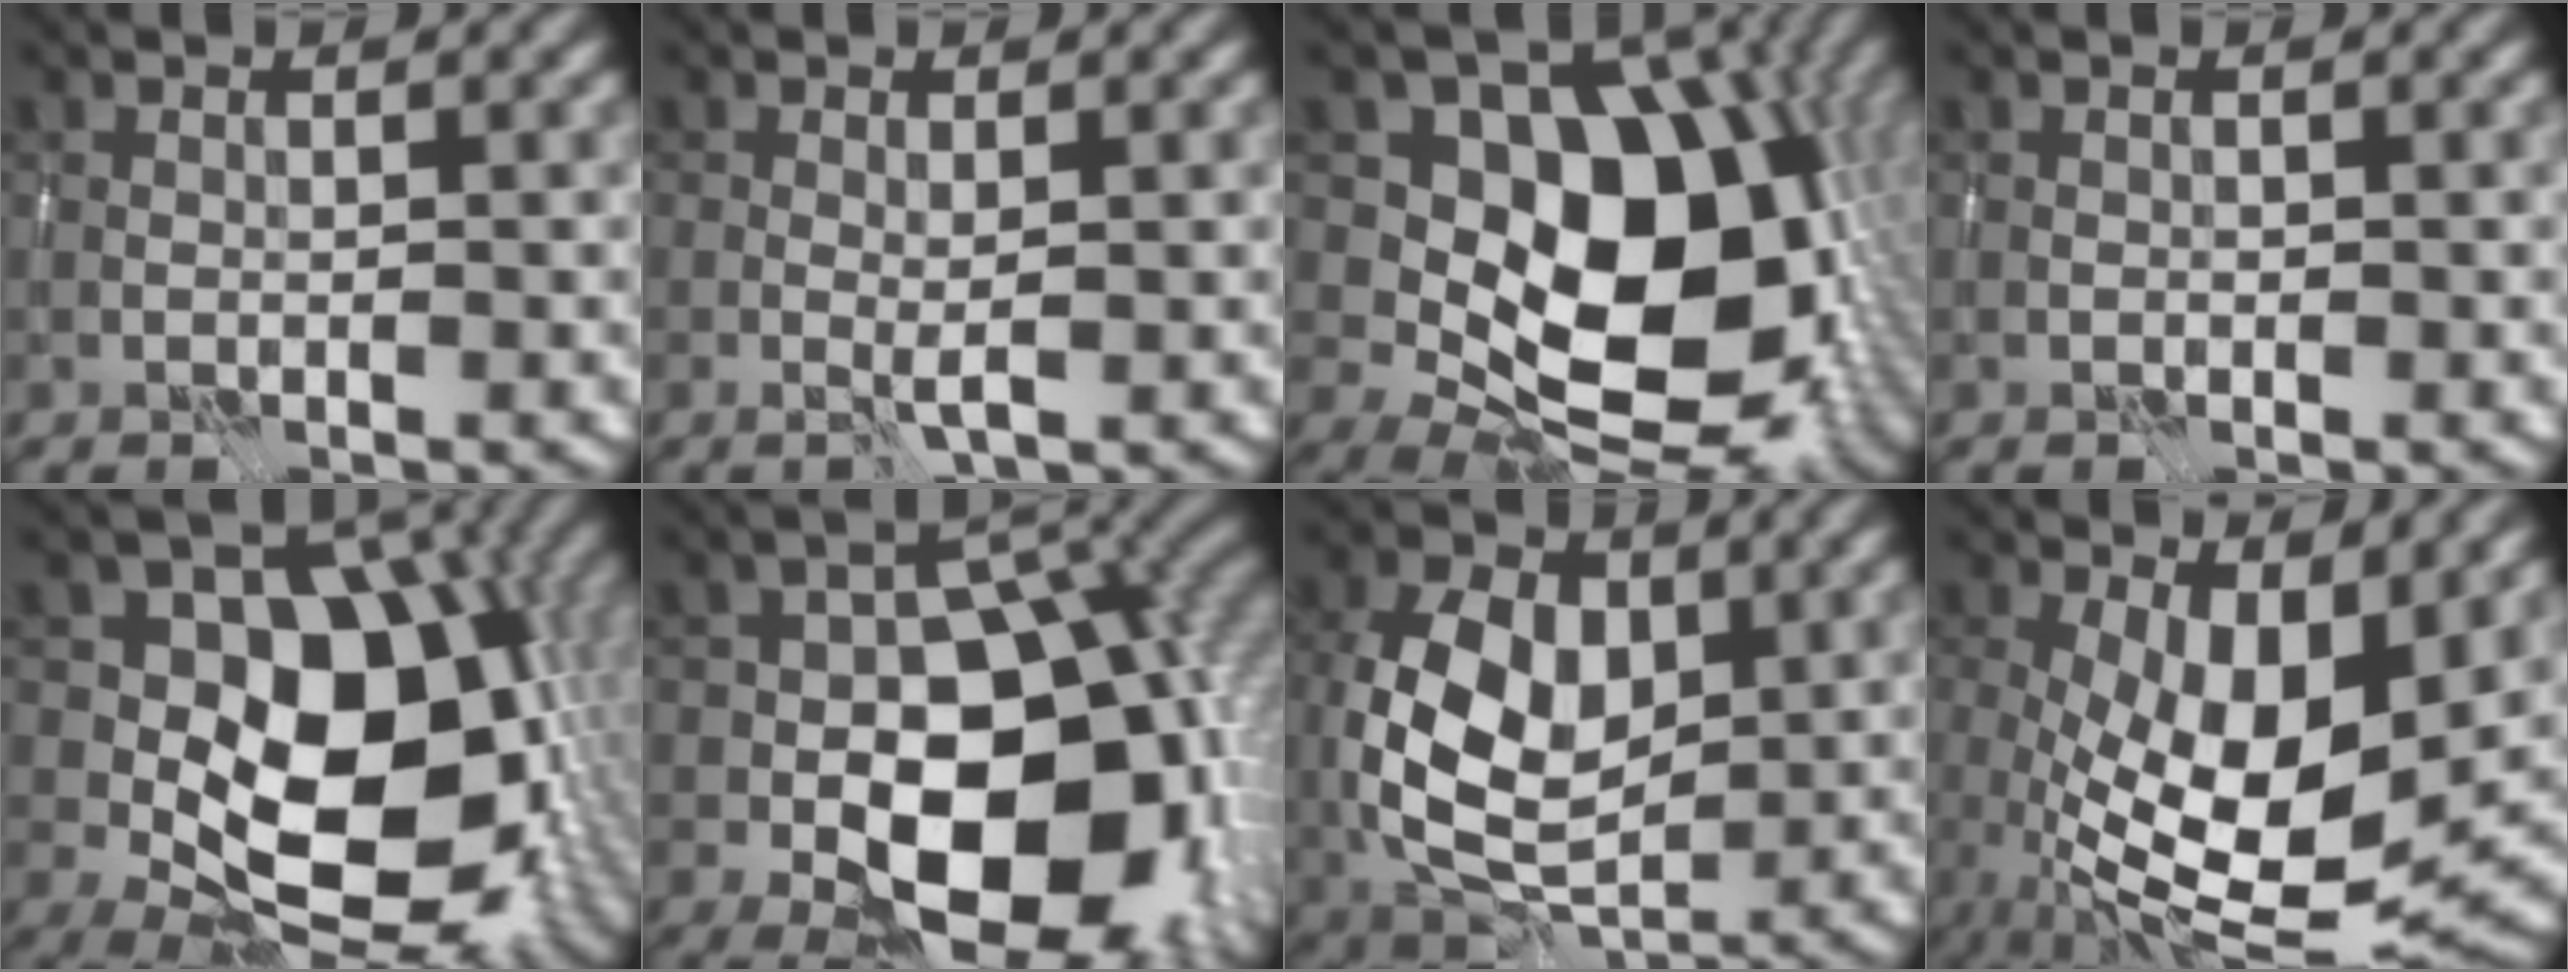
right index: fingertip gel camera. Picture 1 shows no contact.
{"total": 0.9, "force": [-0.1, 0.0, 0.9], "torque": [-0.017, -0.004, -0.003]}
{"total": 14.4, "force": [0.0, 10.3, 10.1], "torque": [-0.113, -0.014, -0.002]}
{"total": 0.0}
{"total": 13.4, "force": [-1.0, 9.3, 9.5], "torque": [-0.105, -0.005, -0.025]}
{"total": 15.2, "force": [-3.6, 9.9, 11.0], "torque": [-0.124, -0.013, -0.055]}
{"total": 9.0, "force": [0.4, 6.0, 6.7], "torque": [-0.135, 0.000, 0.002]}
{"total": 10.7, "force": [0.0, 4.9, 9.5], "torque": [-0.167, -0.022, 0.004]}